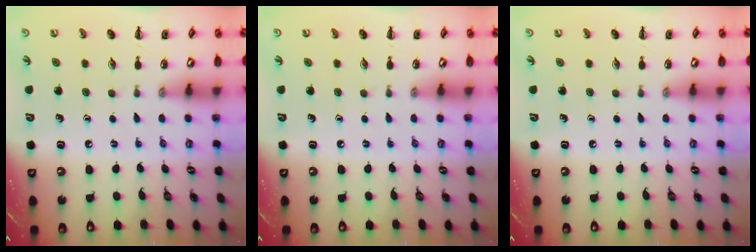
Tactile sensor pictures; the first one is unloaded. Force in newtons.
{"total": 0.0}
{"total": 0.0}